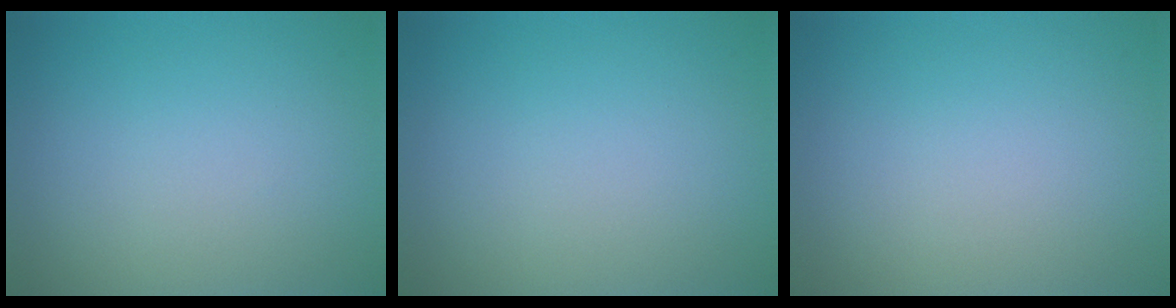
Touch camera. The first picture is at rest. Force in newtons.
{"total": 0.0}
{"total": 0.0}